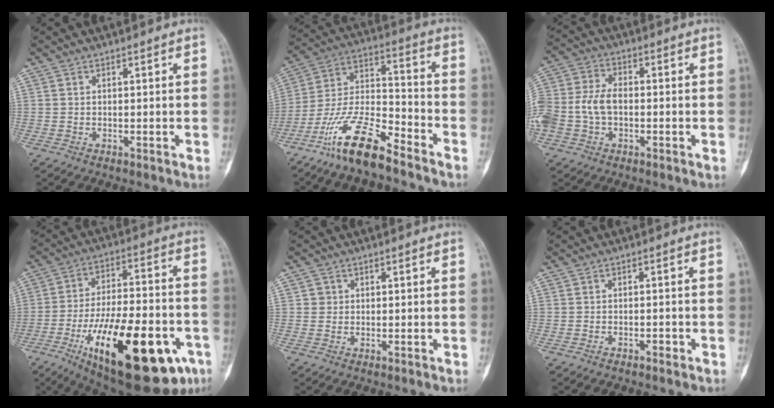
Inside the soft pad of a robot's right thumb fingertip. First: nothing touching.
{"total": 15.1, "force": [-11.0, 4.0, 9.6], "torque": [-0.187, 0.072, -0.211]}
{"total": 10.6, "force": [-1.4, 7.2, 7.7], "torque": [-0.174, 0.027, -0.032]}
{"total": 30.6, "force": [-12.3, 11.7, 25.5], "torque": [-0.367, 0.033, -0.176]}
{"total": 1.3, "force": [0.2, 1.3, 0.1], "torque": [0.007, 0.003, 0.001]}
{"total": 1.2, "force": [-0.8, 0.6, 0.7], "torque": [-0.012, 0.008, -0.013]}